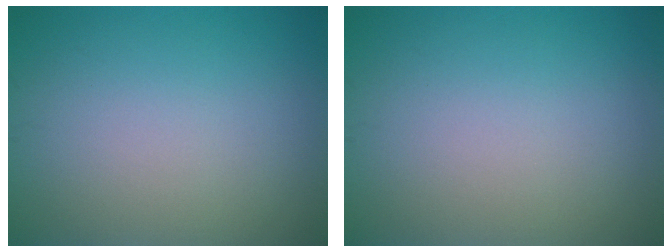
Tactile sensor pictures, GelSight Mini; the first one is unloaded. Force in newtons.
{"total": 0.0}